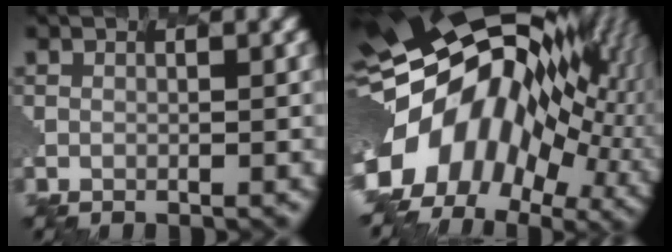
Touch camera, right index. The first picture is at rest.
{"total": 17.6, "force": [-1.4, 11.6, 13.1], "torque": [-0.254, -0.030, -0.029]}